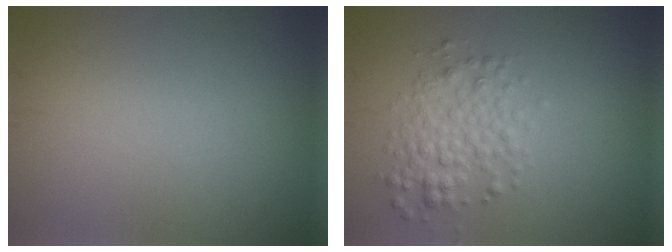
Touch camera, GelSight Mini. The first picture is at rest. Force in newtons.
{"total": 3.5, "press": 3.5, "slide": 0.1}